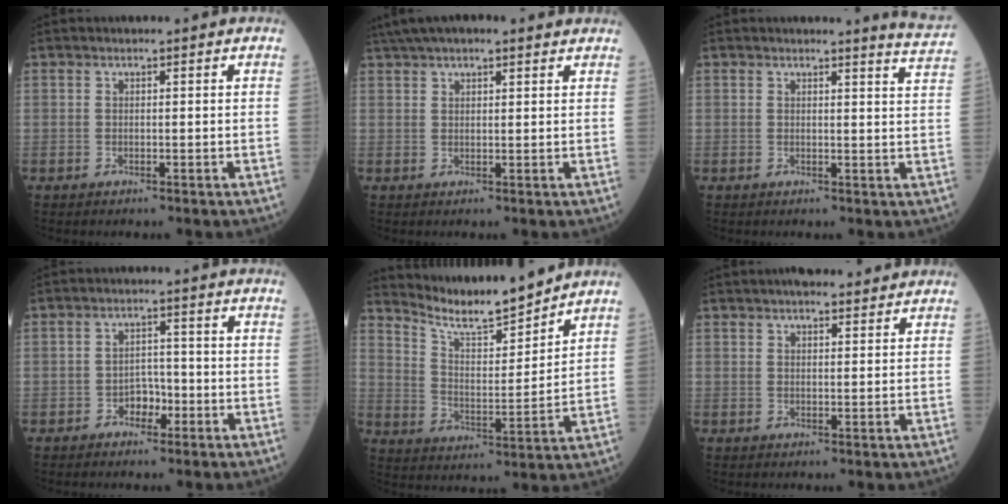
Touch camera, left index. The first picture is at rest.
{"total": 8.9, "force": [7.1, 1.9, 4.9], "torque": [-0.081, 0.046, 0.110]}
{"total": 4.4, "force": [4.3, -1.0, 0.3], "torque": [-0.008, -0.044, 0.029]}
{"total": 2.9, "force": [-1.7, 1.8, 1.5], "torque": [-0.015, 0.006, -0.032]}
{"total": 10.8, "force": [10.4, 0.2, 3.0], "torque": [-0.064, -0.007, 0.188]}
{"total": 6.0, "force": [5.2, 1.3, 2.7], "torque": [-0.035, 0.022, 0.073]}